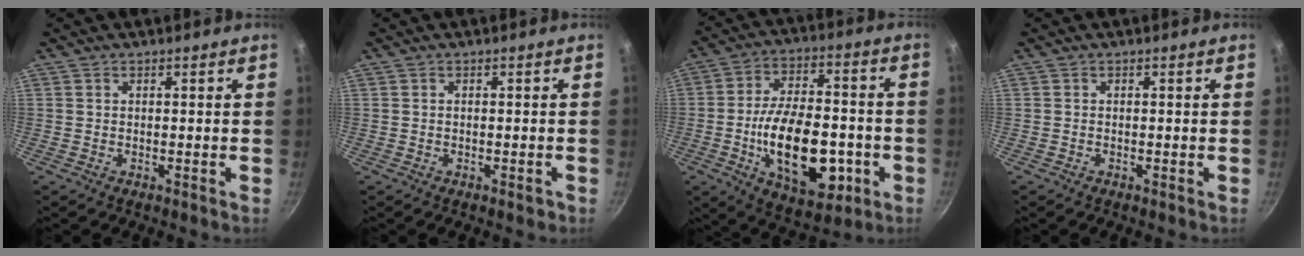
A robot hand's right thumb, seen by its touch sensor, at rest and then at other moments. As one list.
[{"total": 1.0, "force": [-0.5, 0.4, 0.7], "torque": [-0.010, 0.004, -0.005]}, {"total": 20.9, "force": [-5.3, 11.3, 16.8], "torque": [-0.248, 0.023, -0.075]}, {"total": 0.0}]